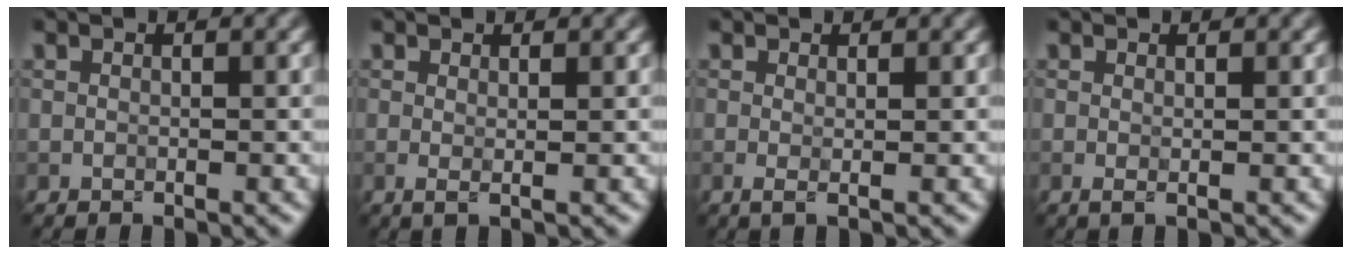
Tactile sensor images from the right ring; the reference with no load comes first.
{"total": 1.0, "force": [0.1, 0.1, 1.0], "torque": [-0.021, -0.002, 0.002]}
{"total": 1.1, "force": [0.0, 0.2, 1.1], "torque": [-0.023, -0.004, -0.001]}
{"total": 0.7, "force": [0.0, 0.1, 0.7], "torque": [-0.016, -0.005, 0.001]}